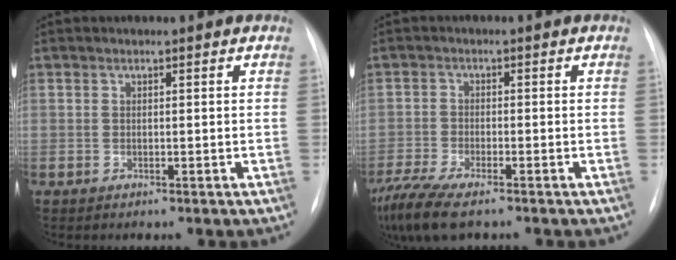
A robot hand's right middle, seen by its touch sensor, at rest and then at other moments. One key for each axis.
{"total": 9.4, "fx": -7.1, "fy": 2.2, "fz": 5.8, "tx": -0.118, "ty": -0.021, "tz": -0.123}